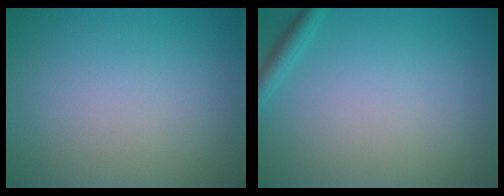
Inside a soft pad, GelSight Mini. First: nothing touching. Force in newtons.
{"total": 1.4, "press": 1.4, "slide": 0.1}